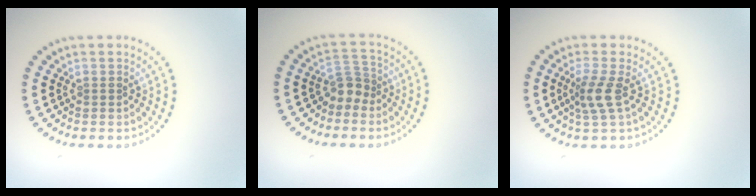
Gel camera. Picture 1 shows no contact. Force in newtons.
{"total": 2.3, "press": 1.7, "slide": 1.6}
{"total": 2.3, "press": 1.8, "slide": 1.5}